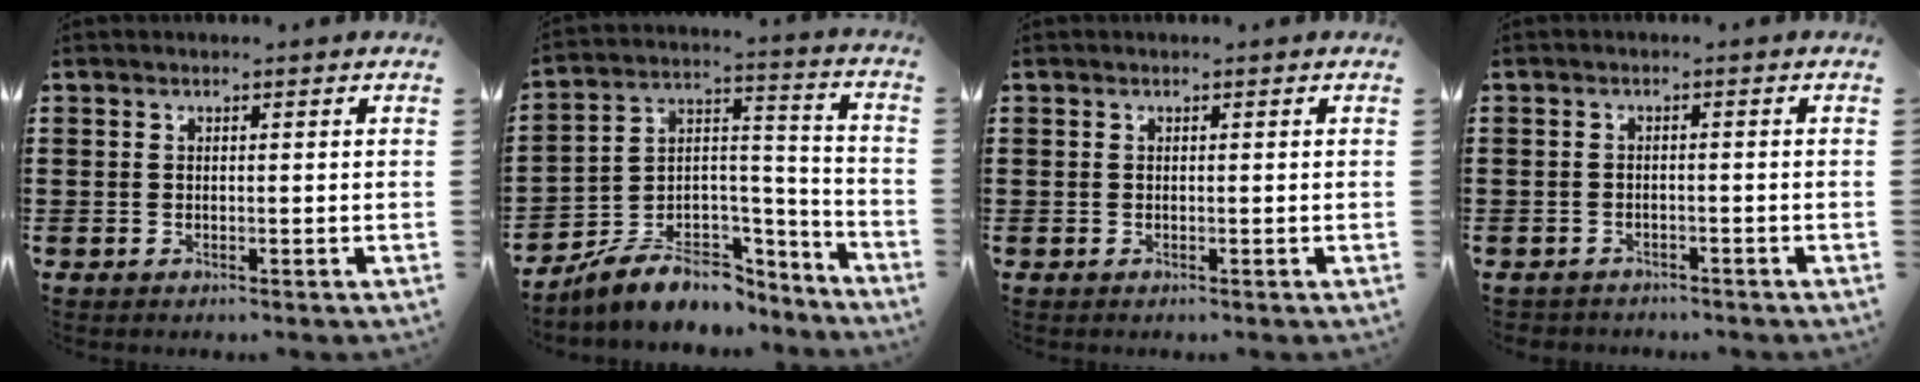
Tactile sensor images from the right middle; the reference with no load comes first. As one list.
[{"total": 7.8, "force": [-6.4, 3.6, 2.7], "torque": [-0.058, 0.012, -0.123]}, {"total": 0.0}, {"total": 1.5, "force": [-1.5, 0.3, -0.2], "torque": [-0.002, 0.001, -0.034]}]